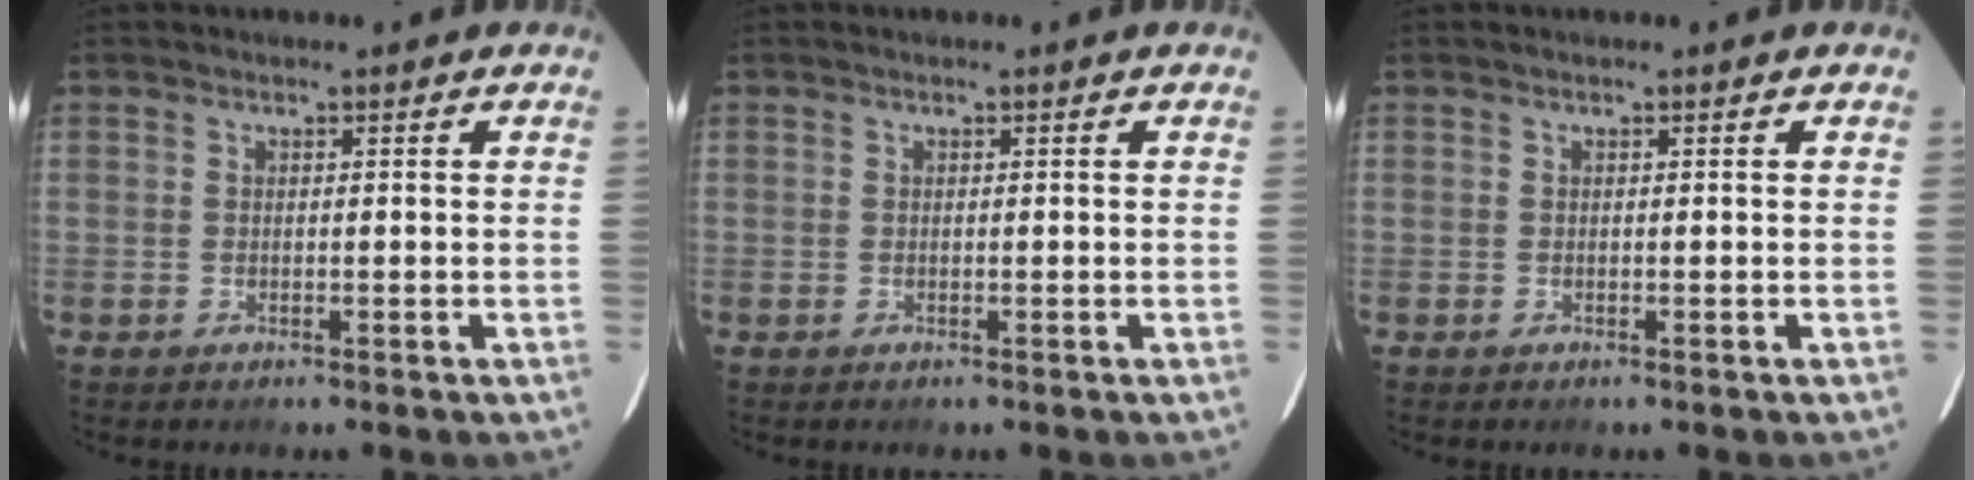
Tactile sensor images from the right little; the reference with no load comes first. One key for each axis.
{"total": 0.0}
{"total": 0.0}